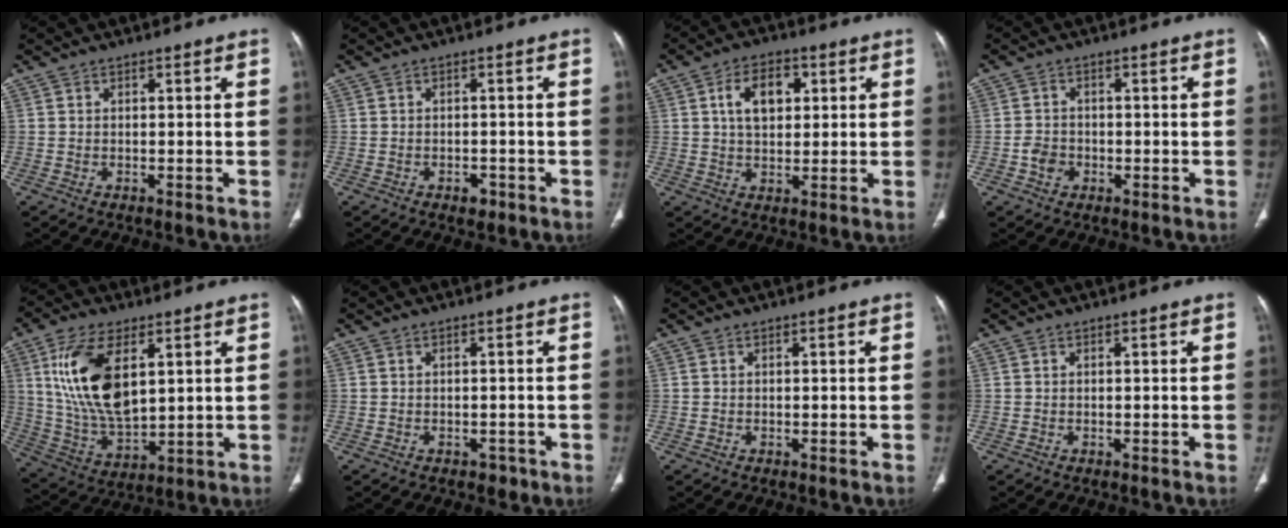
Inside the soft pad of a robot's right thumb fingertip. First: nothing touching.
{"total": 2.0, "force": [-1.2, 1.3, 1.0], "torque": [-0.006, 0.004, -0.014]}
{"total": 8.5, "force": [2.4, 5.4, 6.1], "torque": [-0.081, 0.001, 0.038]}
{"total": 3.2, "force": [-1.0, 2.7, 1.5], "torque": [-0.014, 0.010, -0.020]}
{"total": 16.9, "force": [5.4, 8.5, 13.6], "torque": [-0.253, -0.023, 0.113]}
{"total": 1.3, "force": [-0.8, 0.9, 0.4], "torque": [0.004, 0.002, -0.010]}
{"total": 0.0}
{"total": 0.0}